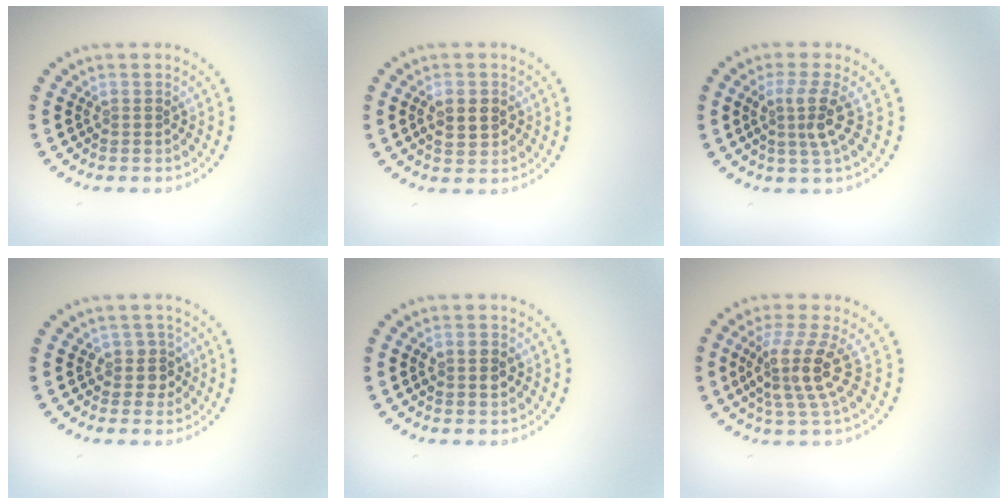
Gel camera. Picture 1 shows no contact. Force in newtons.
{"total": 2.8, "press": 2.8, "slide": 0.1}
{"total": 3.1, "press": 2.2, "slide": 2.1}
{"total": 2.0, "press": 1.6, "slide": 1.1}
{"total": 1.4, "press": 1.4, "slide": 0.1}
{"total": 4.1, "press": 3.0, "slide": 2.8}